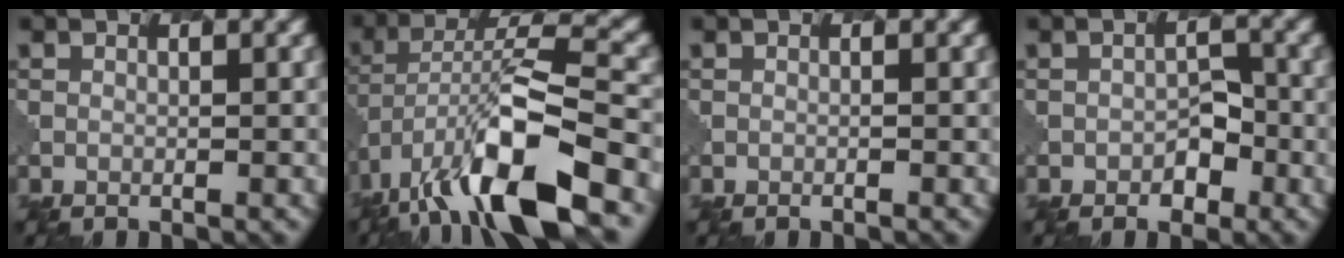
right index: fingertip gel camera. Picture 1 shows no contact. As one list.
[{"total": 12.2, "force": [-6.4, 3.8, 9.7], "torque": [-0.177, 0.010, -0.113]}, {"total": 0.0}, {"total": 2.1, "force": [-1.1, 1.4, 1.1], "torque": [-0.011, 0.005, -0.014]}]